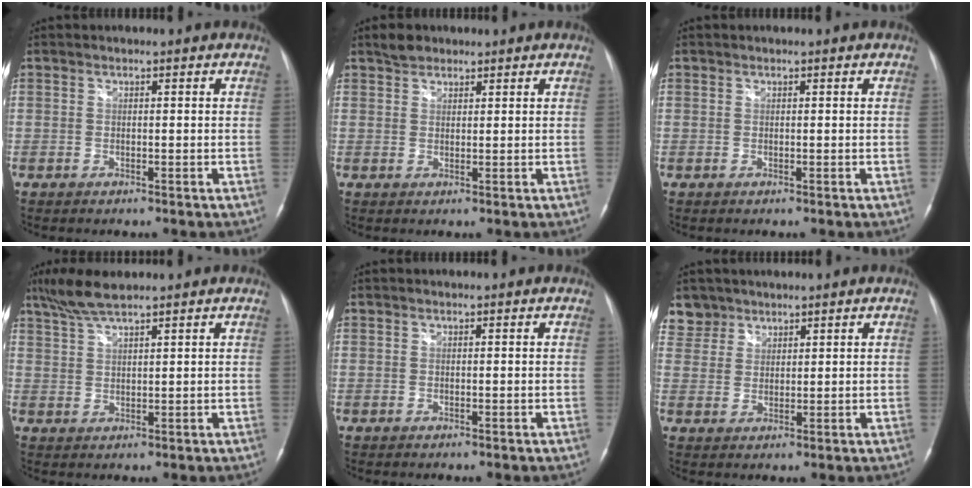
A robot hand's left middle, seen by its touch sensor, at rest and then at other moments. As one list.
[{"total": 2.4, "force": [1.9, 1.3, 0.5], "torque": [-0.016, 0.008, 0.032]}, {"total": 0.0}, {"total": 5.6, "force": [4.6, 0.3, 3.2], "torque": [-0.078, 0.014, 0.091]}, {"total": 0.0}, {"total": 4.2, "force": [3.3, 2.5, -0.7], "torque": [0.025, 0.003, 0.063]}]